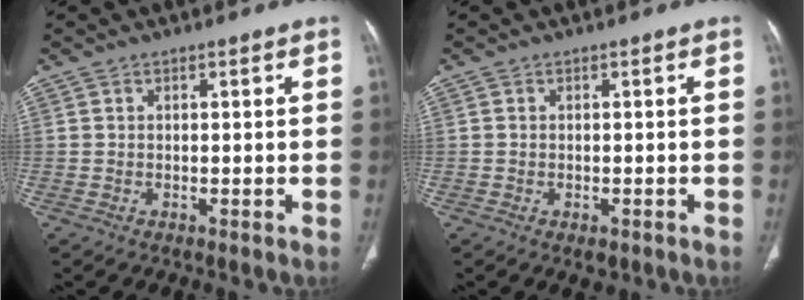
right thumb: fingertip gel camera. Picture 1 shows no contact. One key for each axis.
{"total": 1.7, "fx": -0.9, "fy": 0.9, "fz": 1.1, "tx": -0.016, "ty": 0.004, "tz": -0.005}